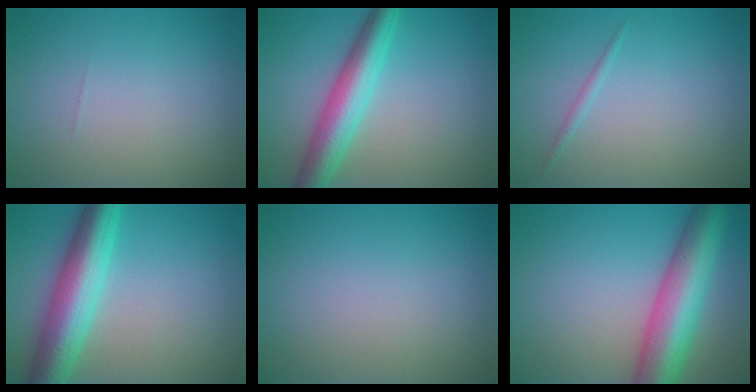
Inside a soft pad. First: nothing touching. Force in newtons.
{"total": 5.8, "press": 5.8, "slide": 0.3}
{"total": 0.7, "press": 0.7, "slide": 0.0}
{"total": 7.8, "press": 7.8, "slide": 0.1}
{"total": 0.0}
{"total": 9.4, "press": 9.4, "slide": 0.3}